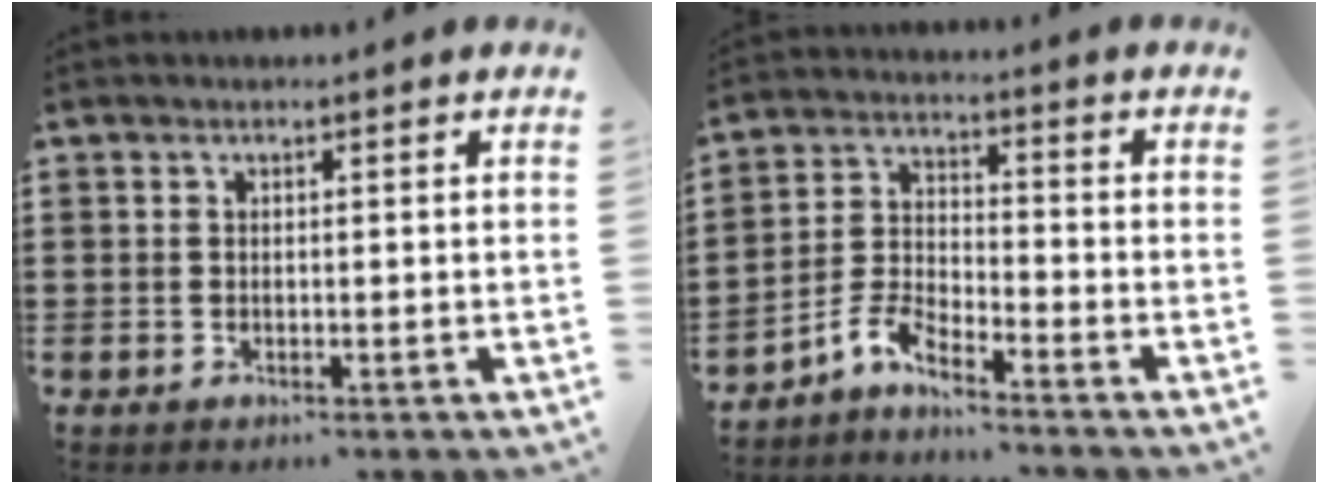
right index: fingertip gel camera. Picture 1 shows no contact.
{"total": 4.8, "force": [-4.5, 0.6, 1.5], "torque": [-0.052, -0.004, -0.098]}